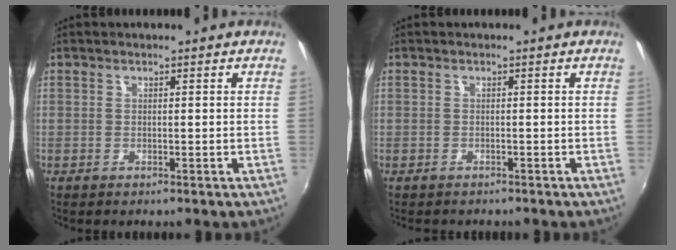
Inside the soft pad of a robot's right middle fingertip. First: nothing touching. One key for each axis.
{"total": 1.2, "fx": -1.0, "fy": 0.8, "fz": 0.0, "tx": -0.007, "ty": -0.001, "tz": -0.016}